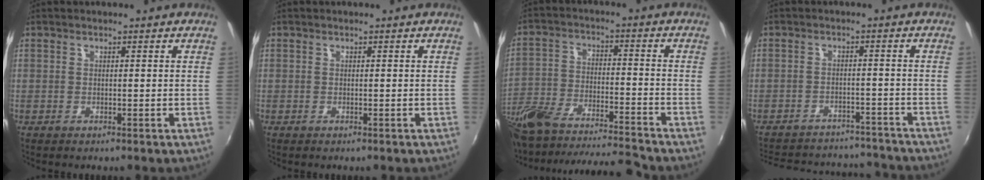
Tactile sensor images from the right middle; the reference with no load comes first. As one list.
[{"total": 0.0}, {"total": 19.9, "force": [-16.5, 4.3, 10.2], "torque": [-0.213, -0.046, -0.278]}, {"total": 20.8, "force": [-18.4, 7.1, 6.8], "torque": [-0.150, 0.029, -0.227]}]